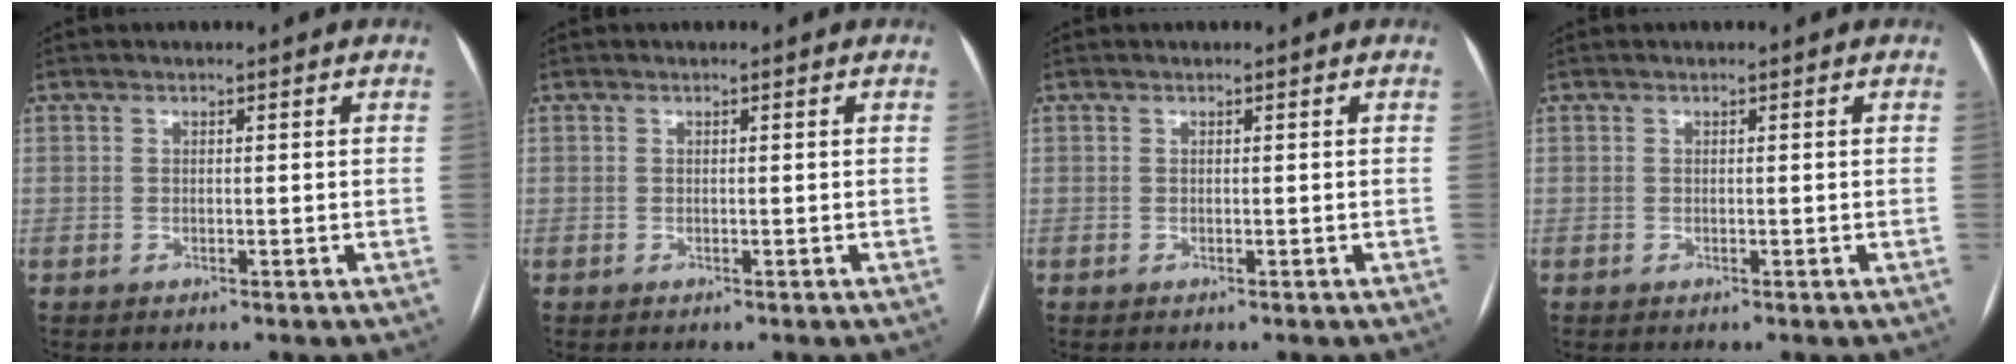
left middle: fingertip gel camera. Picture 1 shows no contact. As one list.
[{"total": 0.0}, {"total": 0.0}, {"total": 0.0}]